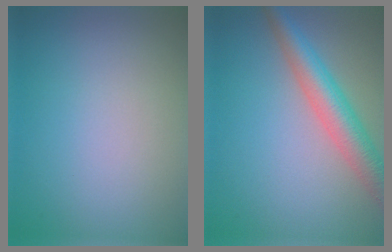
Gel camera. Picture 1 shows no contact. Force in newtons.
{"total": 5.0, "press": 5.0, "slide": 0.3}